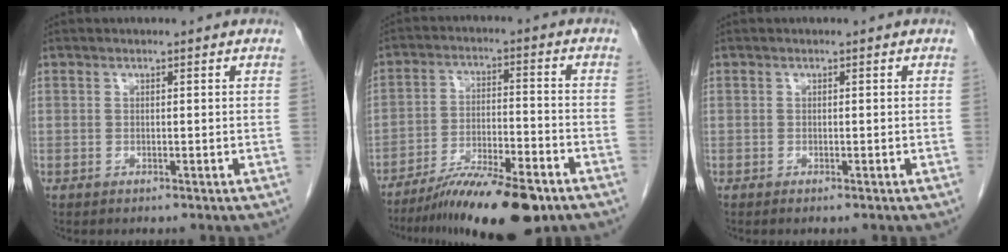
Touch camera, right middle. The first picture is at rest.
{"total": 14.3, "force": [-10.4, 2.2, 9.5], "torque": [-0.152, -0.022, -0.175]}
{"total": 0.5, "force": [-0.4, 0.0, 0.4], "torque": [-0.009, -0.002, -0.005]}